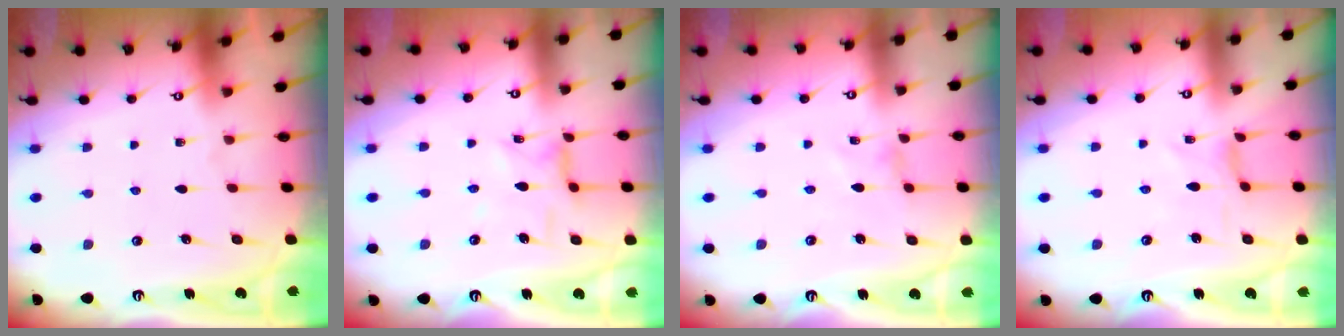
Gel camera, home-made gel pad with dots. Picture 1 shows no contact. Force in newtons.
{"total": 3.0, "press": 2.9, "slide": 0.4}
{"total": 0.0}
{"total": 0.7, "press": 0.6, "slide": 0.1}